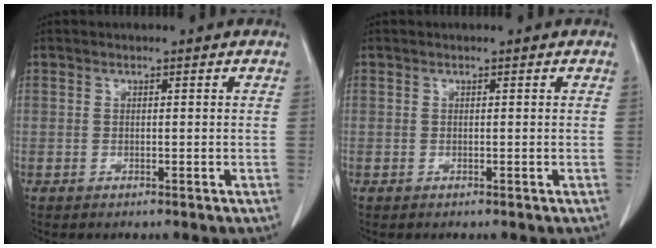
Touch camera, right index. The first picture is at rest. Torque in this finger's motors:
{"motor_torque": [0.00, 0.00, 0.00, 0.00]}